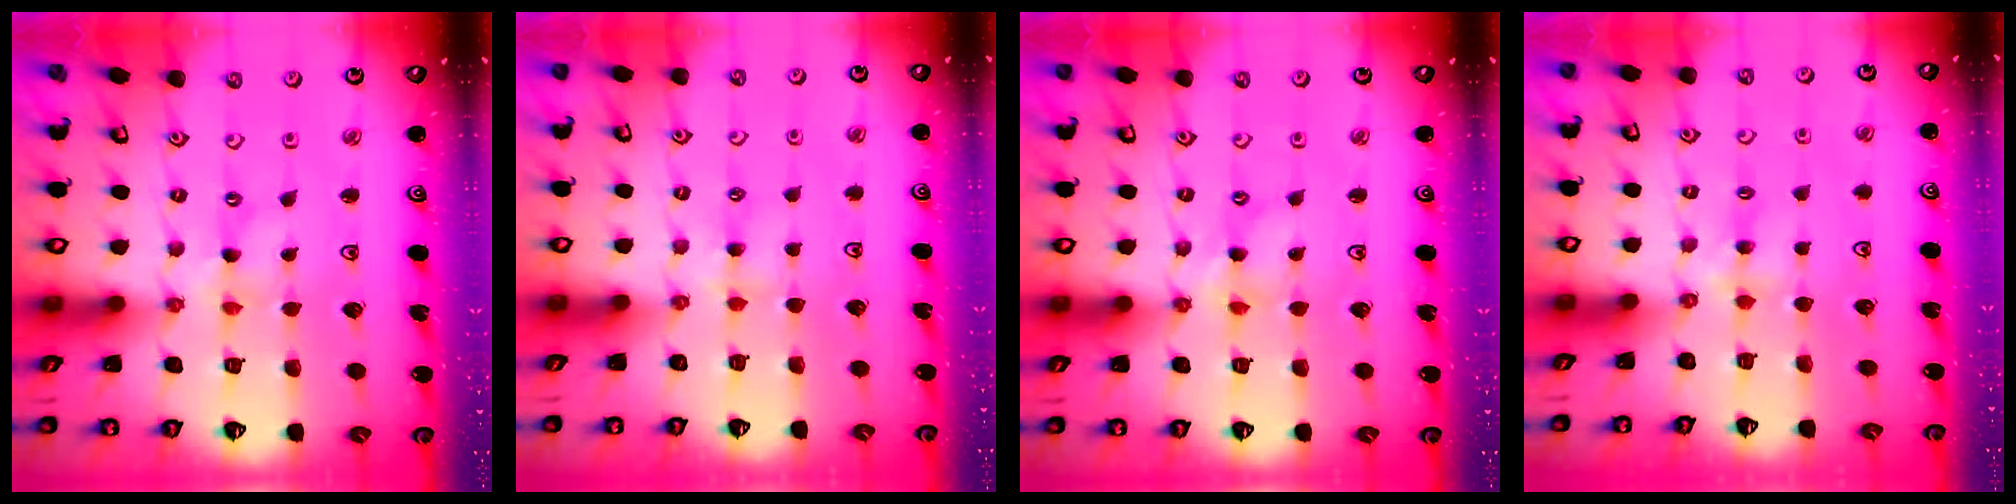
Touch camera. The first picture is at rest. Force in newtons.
{"total": 3.7, "press": 3.6, "slide": 0.4}
{"total": 3.5, "press": 3.5, "slide": 0.4}
{"total": 3.6, "press": 3.6, "slide": 0.4}